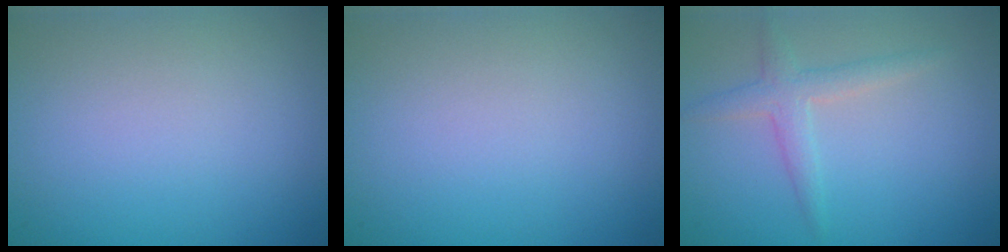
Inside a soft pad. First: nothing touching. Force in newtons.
{"total": 0.0}
{"total": 2.1, "press": 2.1, "slide": 0.0}